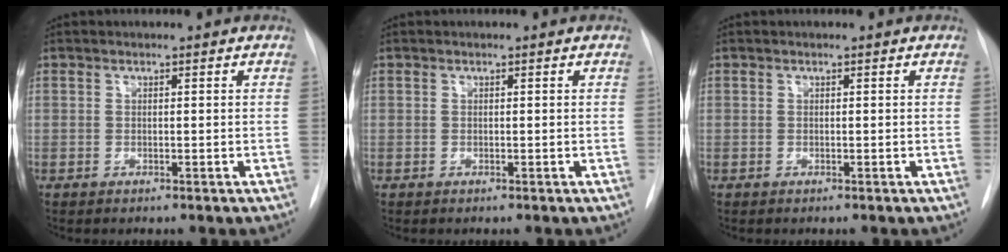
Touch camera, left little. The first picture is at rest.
{"total": 0.0}
{"total": 0.0}